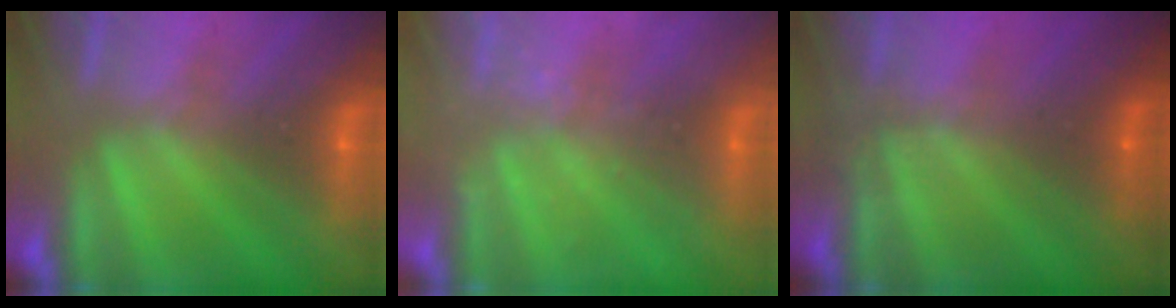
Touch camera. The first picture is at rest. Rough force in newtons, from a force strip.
{"total": 2.1}
{"total": 1.0}